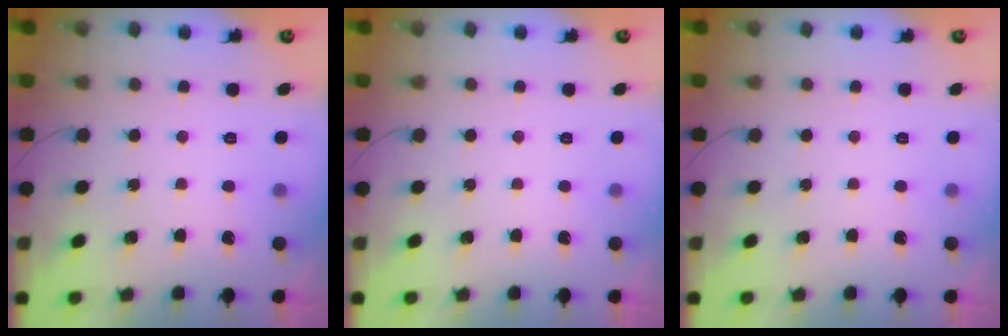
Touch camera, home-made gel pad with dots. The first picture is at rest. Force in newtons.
{"total": 0.0}
{"total": 0.0}